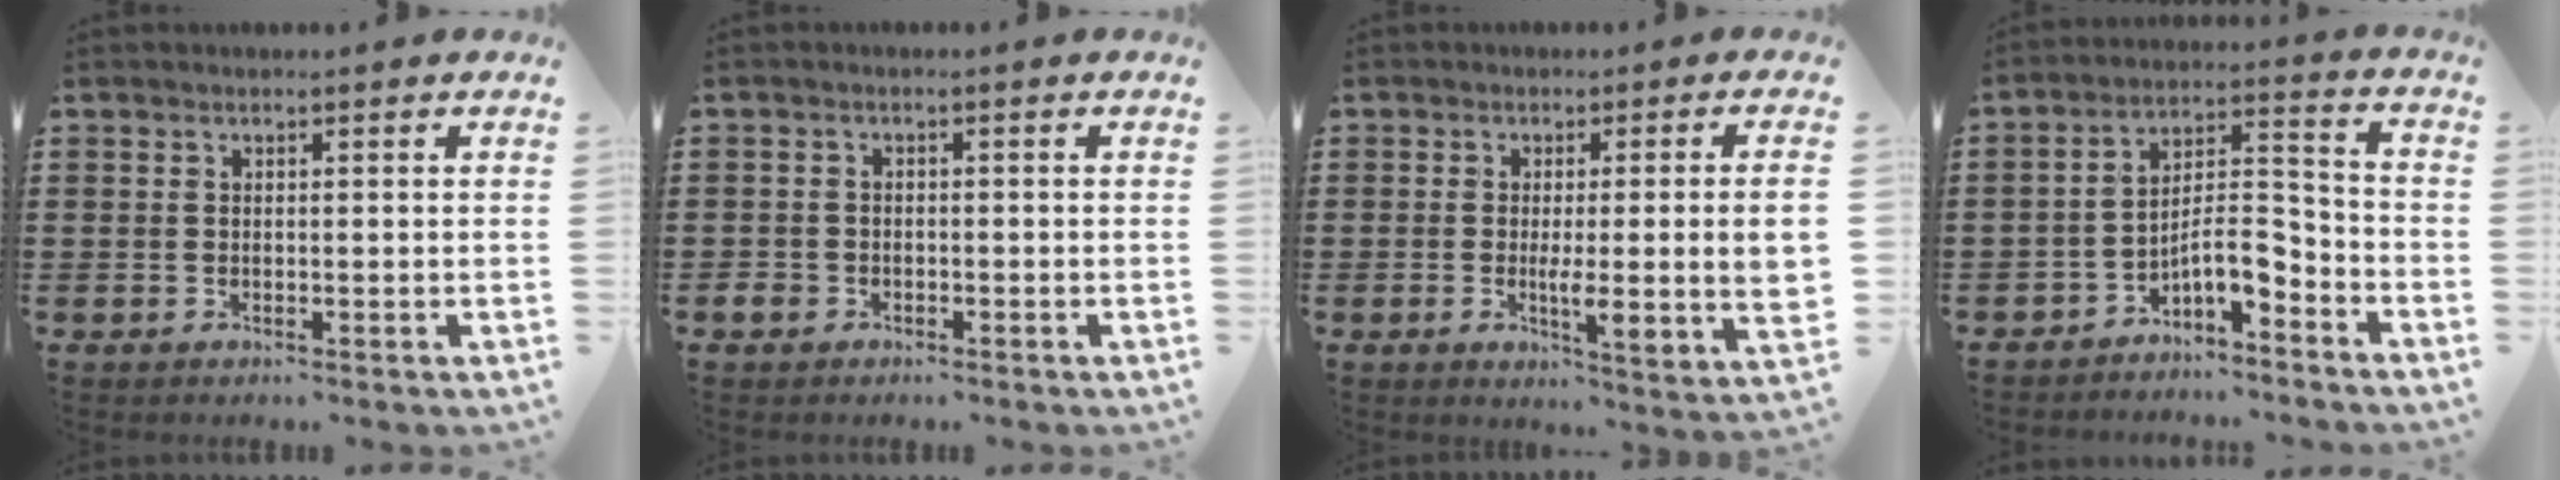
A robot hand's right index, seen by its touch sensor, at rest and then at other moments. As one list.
[{"total": 1.7, "force": [-1.1, 1.2, 0.5], "torque": [-0.020, -0.001, -0.026]}, {"total": 6.4, "force": [0.0, 0.5, 6.3], "torque": [-0.112, -0.014, -0.004]}, {"total": 7.2, "force": [-4.9, 2.2, 4.8], "torque": [-0.097, 0.002, -0.096]}]